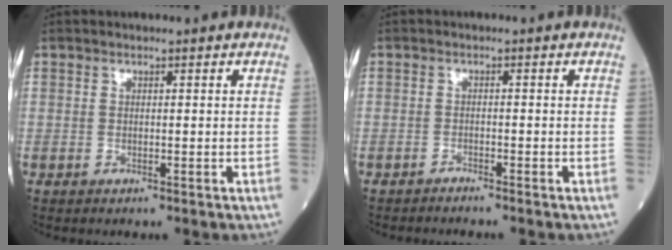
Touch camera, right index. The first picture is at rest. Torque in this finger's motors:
{"motor_torque": [-0.11, -0.12, 0.07, -0.01]}